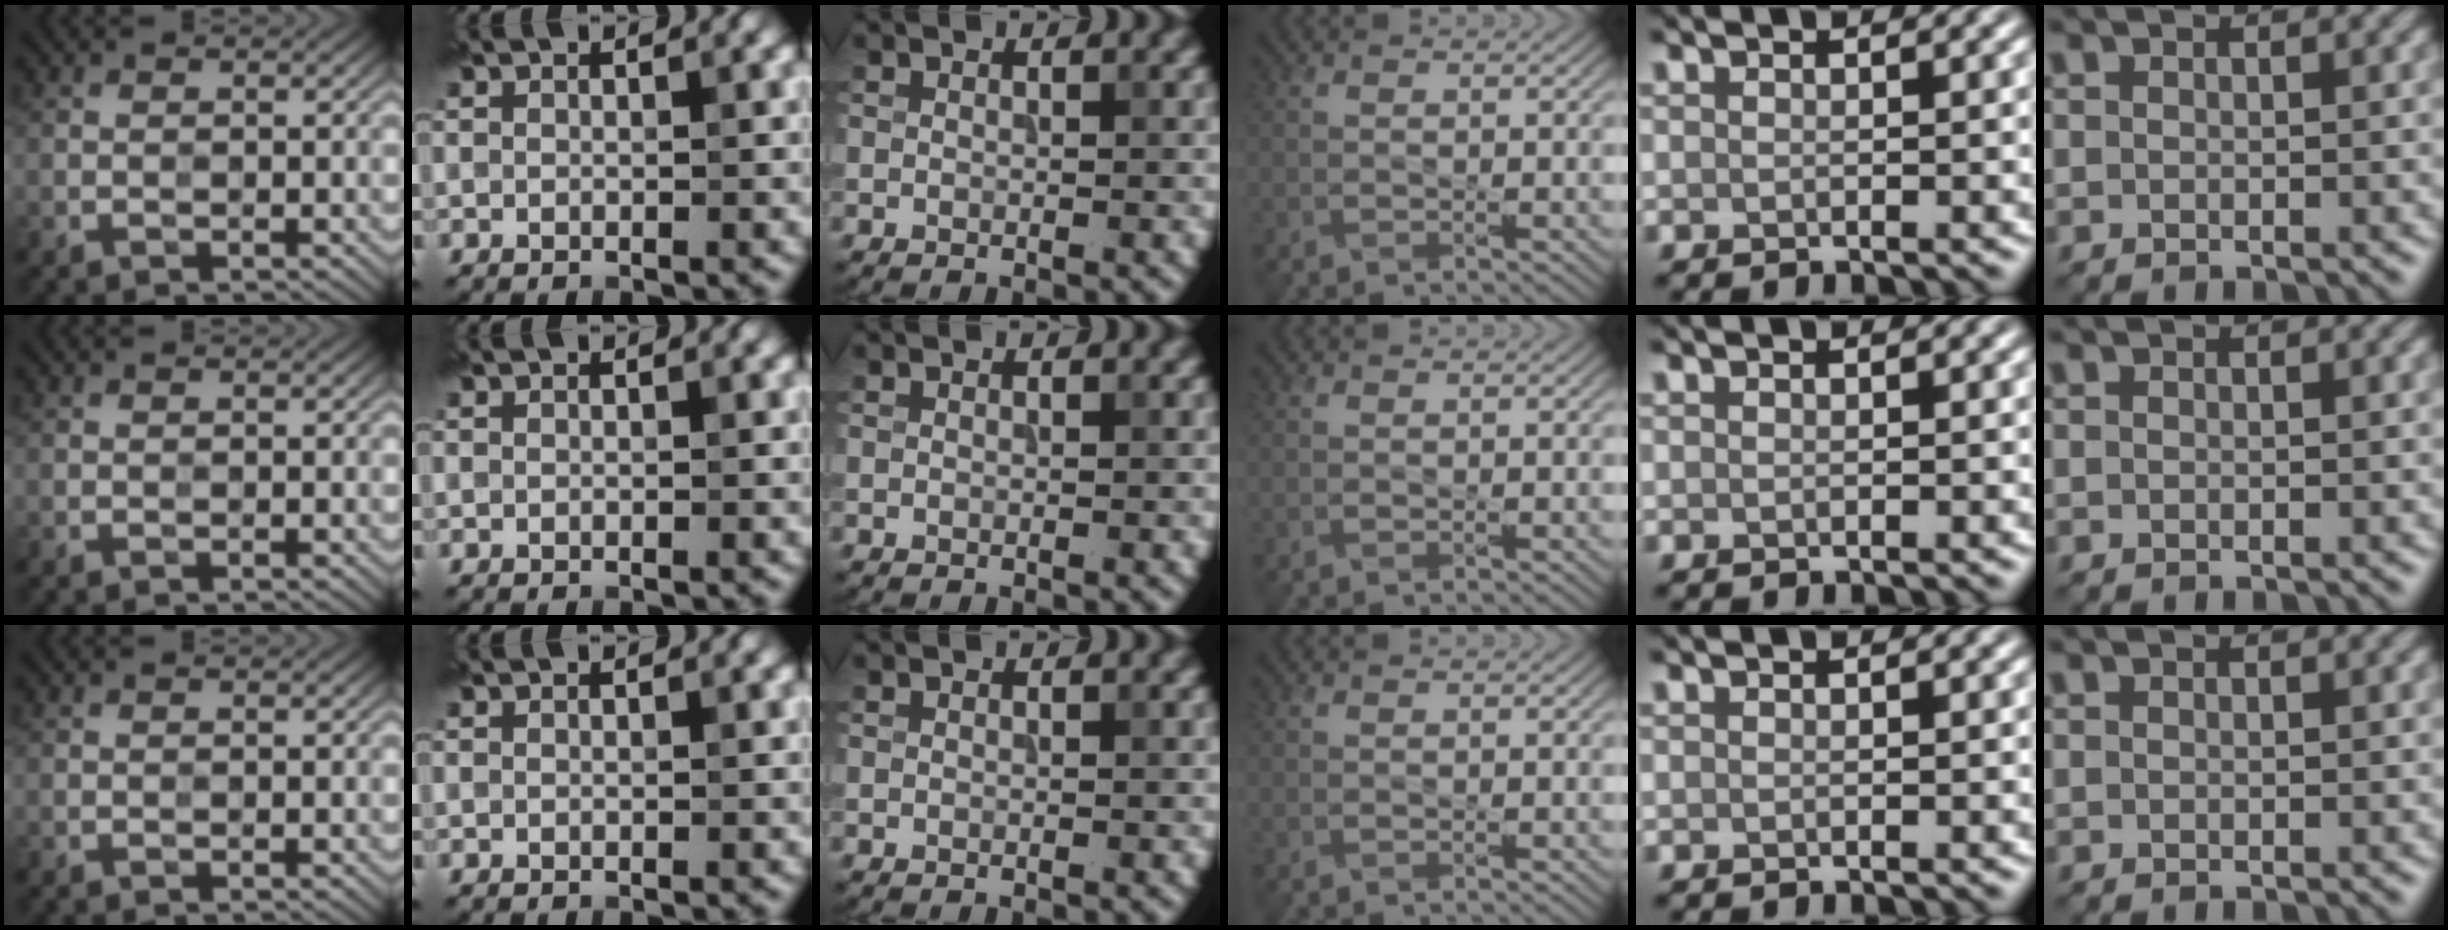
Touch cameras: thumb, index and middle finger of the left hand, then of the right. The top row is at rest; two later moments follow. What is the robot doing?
{"motion": "press", "object": "grip strengthener"}